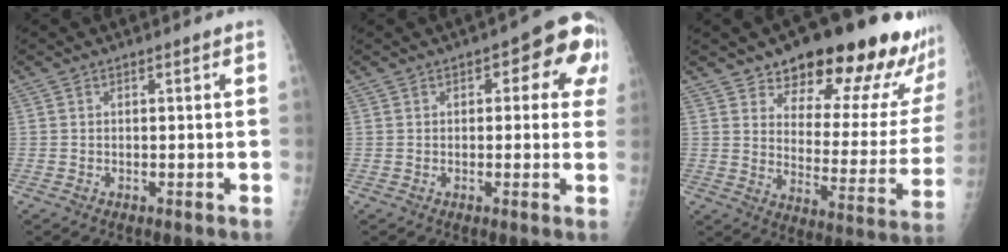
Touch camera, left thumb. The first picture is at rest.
{"total": 10.3, "force": [3.1, 4.9, 8.5], "torque": [-0.053, 0.012, 0.024]}
{"total": 24.7, "force": [18.7, 8.6, 13.6], "torque": [-0.131, -0.102, 0.240]}